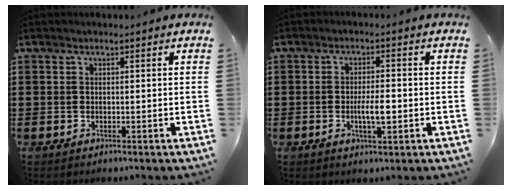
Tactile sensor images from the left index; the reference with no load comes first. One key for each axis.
{"total": 4.3, "fx": -0.6, "fy": 1.2, "fz": 4.1, "tx": -0.078, "ty": -0.001, "tz": -0.014}